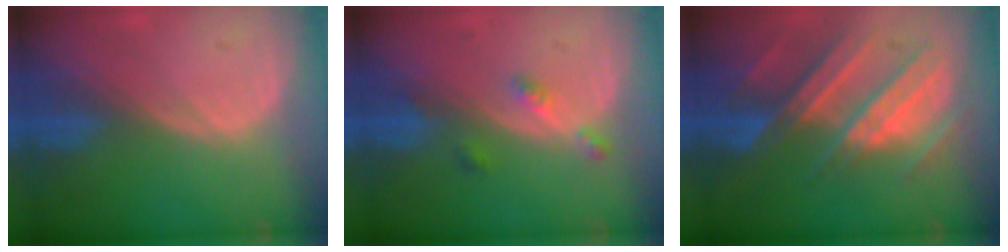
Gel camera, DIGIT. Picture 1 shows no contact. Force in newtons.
{"total": 3.2, "press": 2.7, "slide": 1.7}
{"total": 10.6, "press": 9.4, "slide": 4.8}